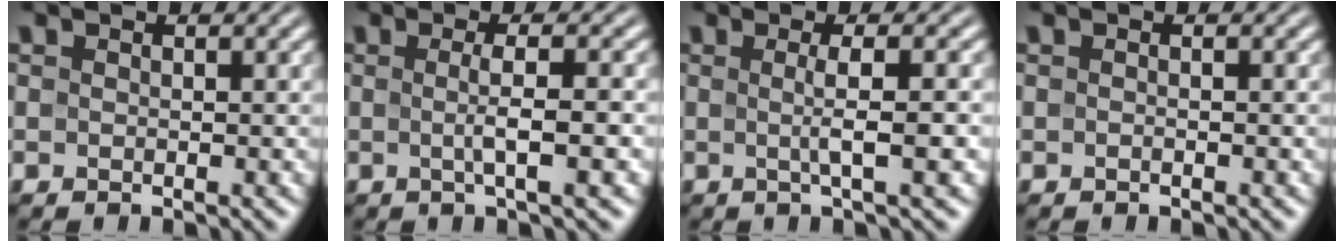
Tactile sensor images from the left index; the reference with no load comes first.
{"total": 3.6, "force": [-0.1, 0.7, 3.5], "torque": [-0.055, -0.001, -0.004]}
{"total": 3.6, "force": [0.0, 0.7, 3.6], "torque": [-0.053, 0.001, -0.004]}
{"total": 0.7, "force": [-0.2, 0.2, 0.6], "torque": [-0.011, -0.004, -0.009]}